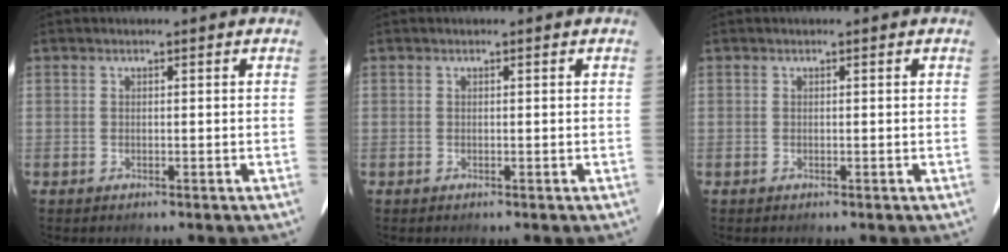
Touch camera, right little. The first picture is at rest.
{"total": 0.0}
{"total": 0.0}